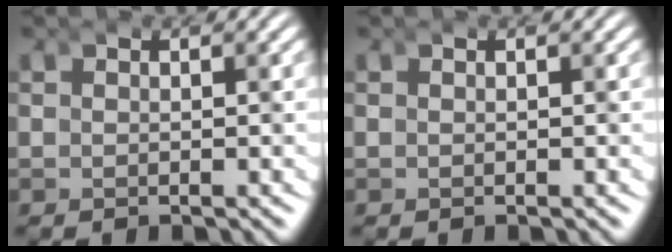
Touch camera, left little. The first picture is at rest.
{"total": 0.0}